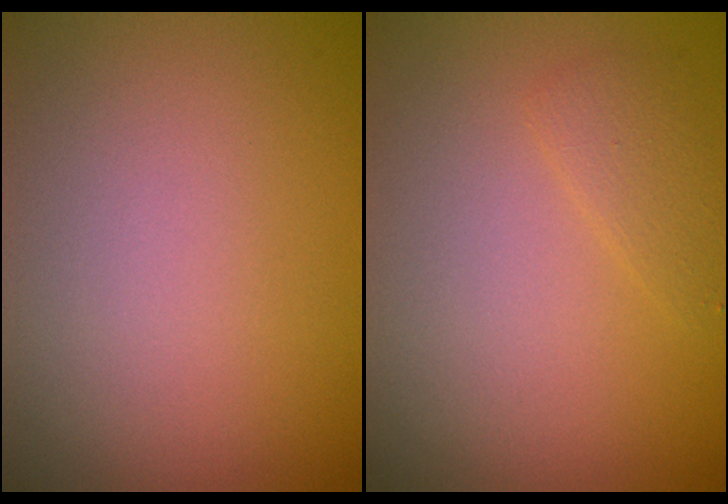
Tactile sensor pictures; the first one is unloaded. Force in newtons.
{"total": 1.3, "press": 1.3, "slide": 0.0}